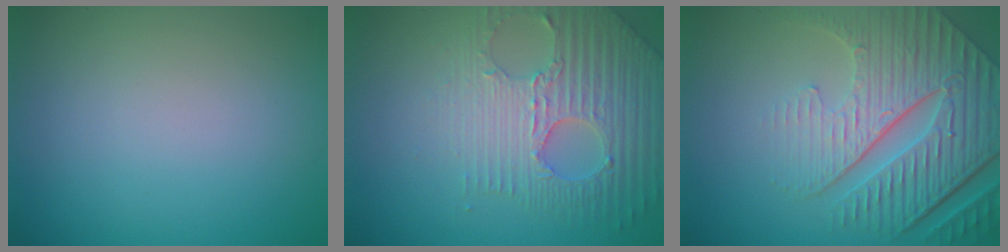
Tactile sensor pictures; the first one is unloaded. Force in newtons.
{"total": 6.1, "press": 4.9, "slide": 3.7}
{"total": 9.0, "press": 6.2, "slide": 6.5}